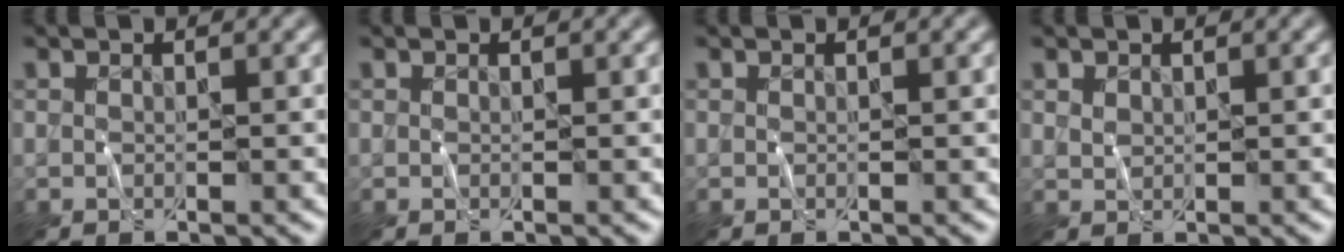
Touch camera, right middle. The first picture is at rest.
{"total": 0.0}
{"total": 0.0}
{"total": 0.9, "force": [0.5, 0.7, 0.3], "torque": [-0.010, -0.001, 0.014]}